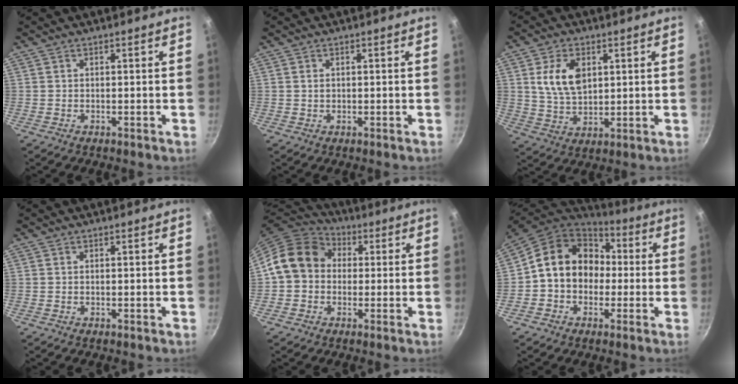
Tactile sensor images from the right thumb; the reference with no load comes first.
{"total": 1.0, "force": [0.1, 0.8, 0.6], "torque": [-0.008, 0.002, 0.003]}
{"total": 9.7, "force": [2.8, 6.2, 6.9], "torque": [-0.116, -0.016, 0.055]}
{"total": 0.0}
{"total": 12.5, "force": [1.3, 10.5, 6.7], "torque": [-0.082, 0.027, 0.002]}
{"total": 15.9, "force": [0.5, 13.2, 8.8], "torque": [-0.112, 0.046, -0.005]}